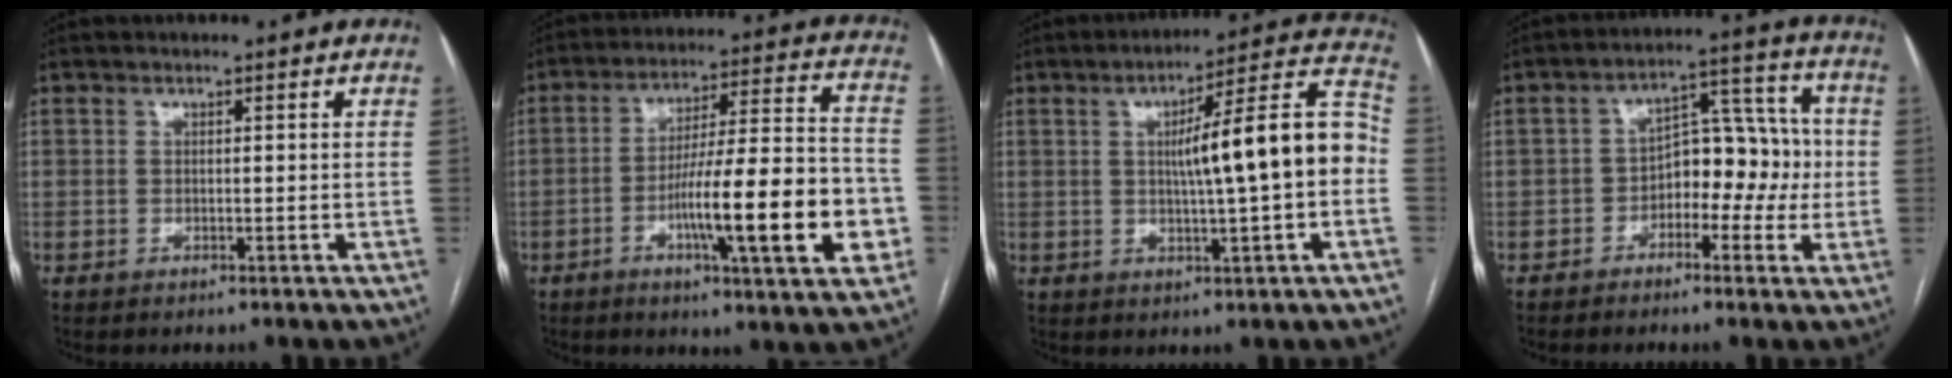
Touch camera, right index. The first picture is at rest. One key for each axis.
{"total": 18.5, "fx": -5.4, "fy": 1.8, "fz": 17.6, "tx": -0.255, "ty": 0.009, "tz": -0.076}
{"total": 14.1, "fx": -0.2, "fy": 0.9, "fz": 14.1, "tx": -0.202, "ty": 0.032, "tz": -0.005}
{"total": 8.7, "fx": -2.0, "fy": 5.1, "fz": 6.8, "tx": -0.095, "ty": 0.041, "tz": -0.031}